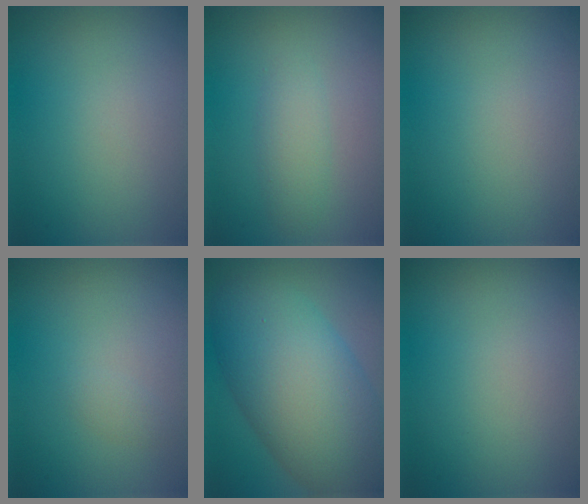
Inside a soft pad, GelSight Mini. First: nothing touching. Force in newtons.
{"total": 1.8, "press": 1.8, "slide": 0.1}
{"total": 0.0}
{"total": 0.7, "press": 0.7, "slide": 0.1}
{"total": 11.9, "press": 11.8, "slide": 0.4}
{"total": 0.0}